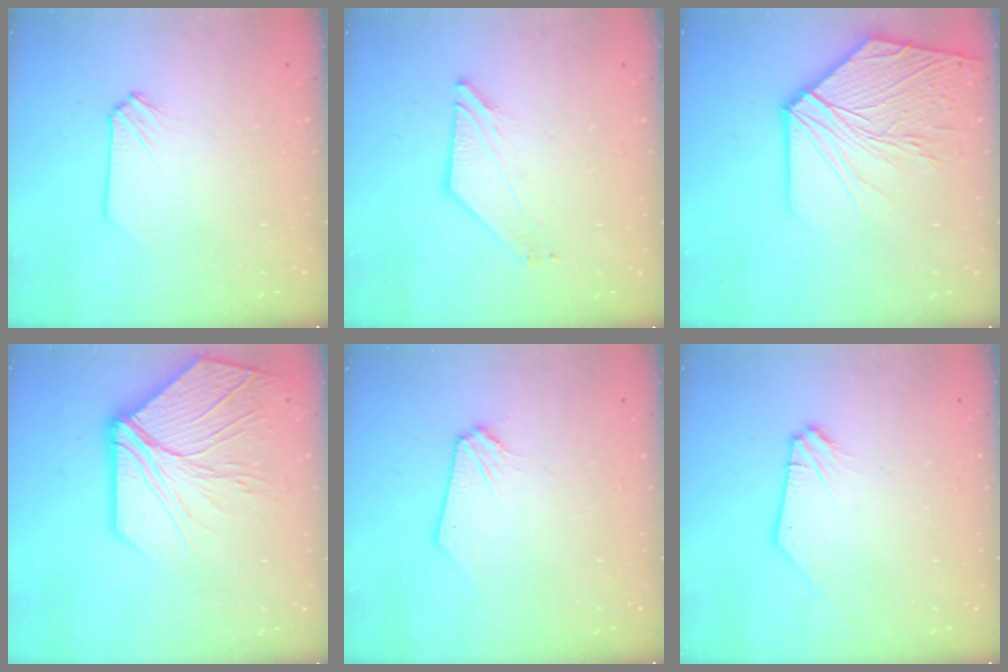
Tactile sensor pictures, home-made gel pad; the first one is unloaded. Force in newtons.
{"total": 2.9, "press": 2.9, "slide": 0.2}
{"total": 13.5, "press": 13.4, "slide": 1.7}
{"total": 15.4, "press": 15.3, "slide": 1.7}
{"total": 0.0}
{"total": 0.8, "press": 0.7, "slide": 0.1}